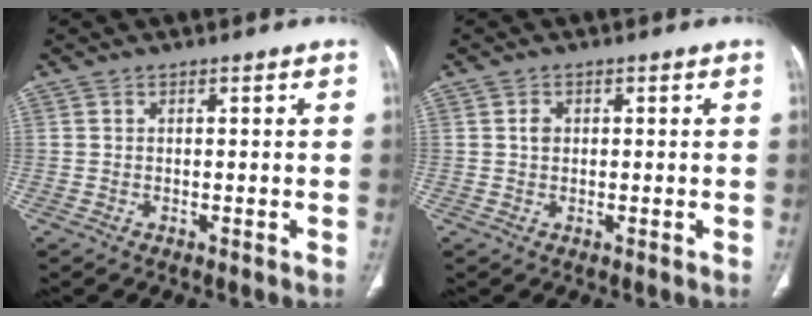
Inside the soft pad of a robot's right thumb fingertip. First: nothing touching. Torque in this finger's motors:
{"motor_torque": [-0.02, 0.32, 0.29, -0.16, -0.02]}